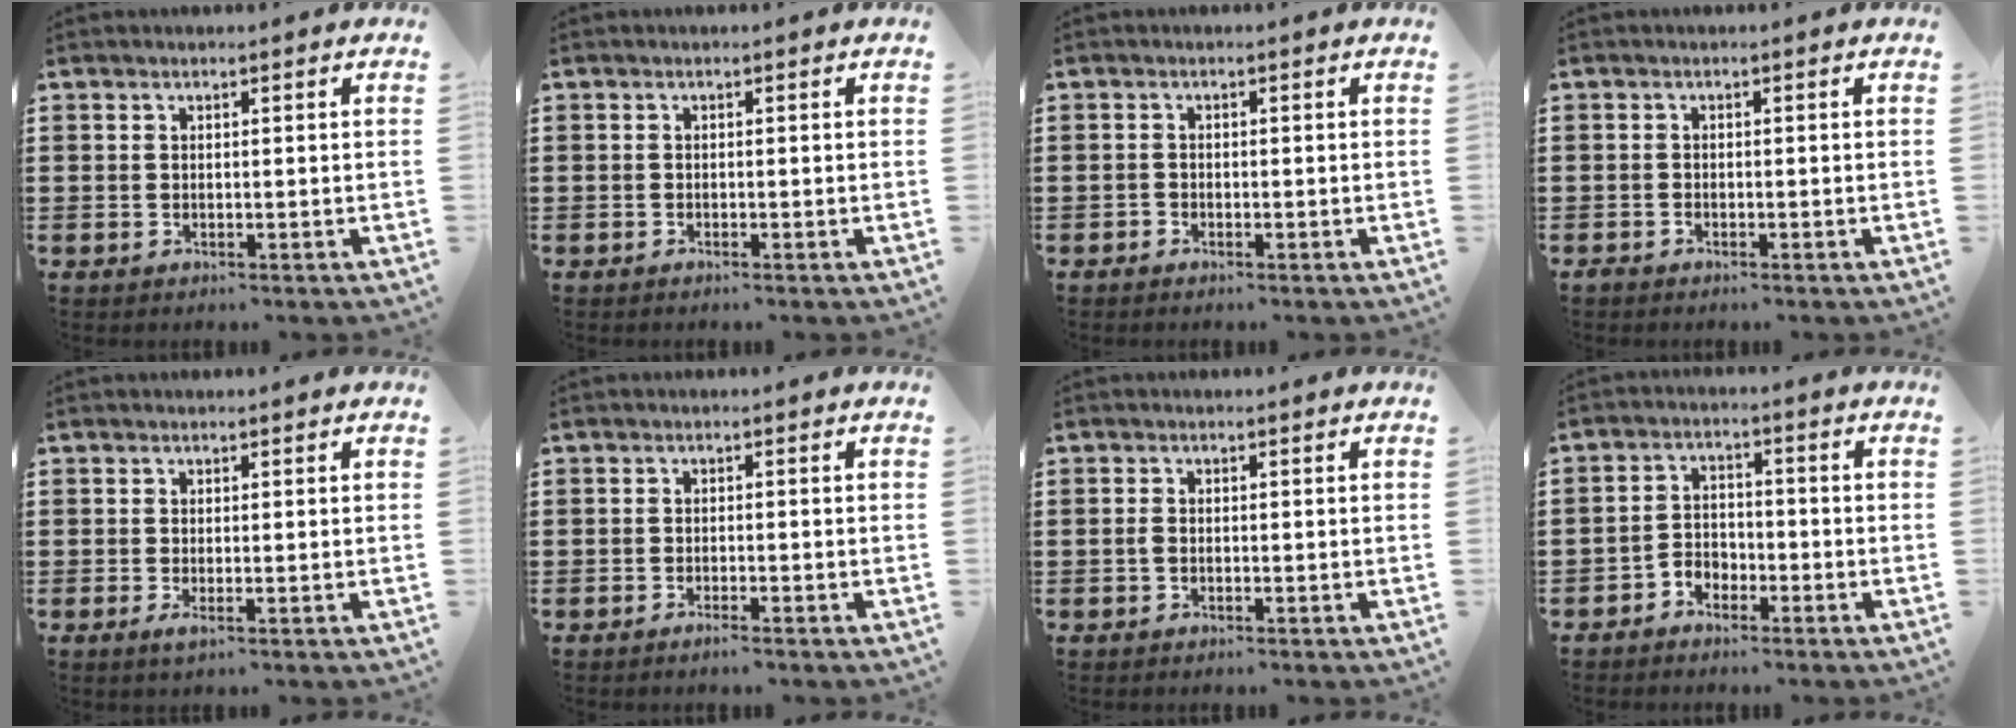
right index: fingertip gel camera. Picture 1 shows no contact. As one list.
[{"total": 0.0}, {"total": 0.8, "force": [-0.8, 0.3, 0.1], "torque": [-0.001, 0.000, -0.016]}, {"total": 0.8, "force": [-0.7, 0.2, 0.1], "torque": [-0.004, -0.003, -0.015]}, {"total": 1.1, "force": [-0.2, 0.1, 1.1], "torque": [-0.018, -0.005, -0.003]}, {"total": 1.2, "force": [-1.0, 0.0, 0.6], "torque": [-0.011, -0.003, -0.018]}, {"total": 0.9, "force": [-0.3, 0.5, 0.7], "torque": [-0.023, -0.002, -0.008]}, {"total": 2.9, "force": [-2.4, 1.5, 0.4], "torque": [-0.016, 0.006, -0.051]}]